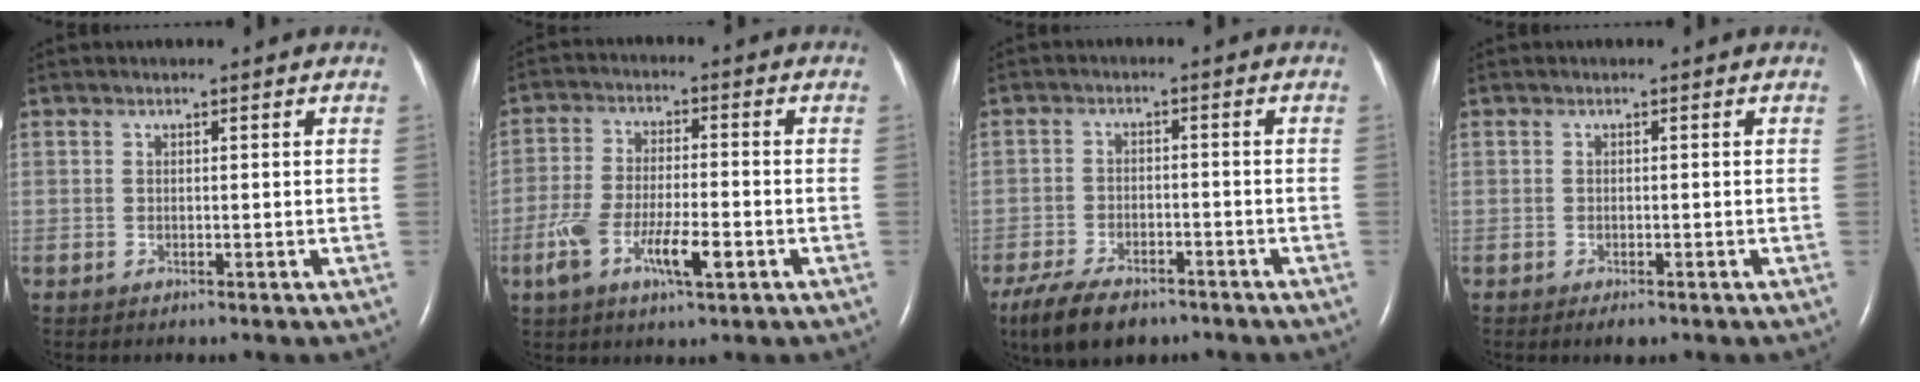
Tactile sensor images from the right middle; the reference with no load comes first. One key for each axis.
{"total": 8.9, "fx": -3.6, "fy": 2.3, "fz": 7.8, "tx": -0.156, "ty": -0.002, "tz": -0.061}
{"total": 9.7, "fx": -7.2, "fy": 4.0, "fz": 5.1, "tx": -0.093, "ty": -0.010, "tz": -0.116}
{"total": 1.5, "fx": -1.0, "fy": 0.5, "fz": 1.0, "tx": -0.017, "ty": -0.003, "tz": -0.011}